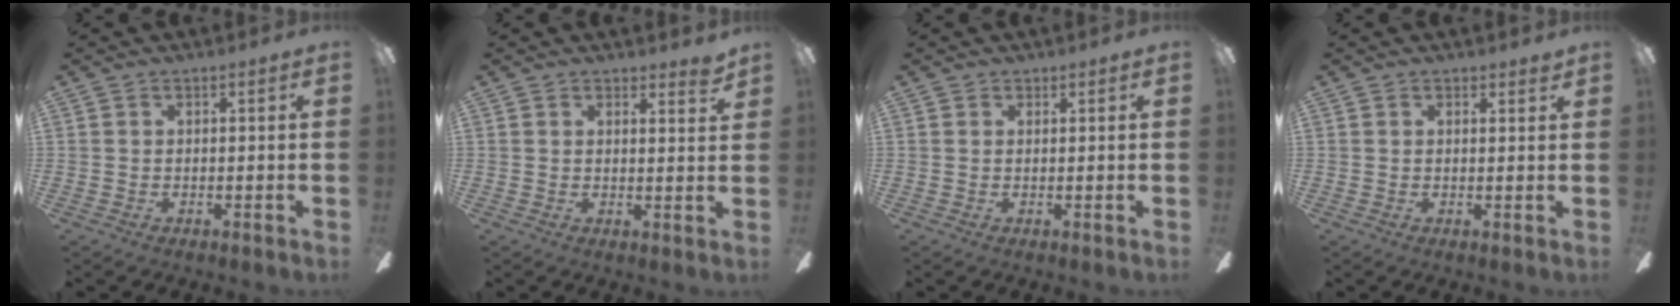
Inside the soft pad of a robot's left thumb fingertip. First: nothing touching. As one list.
[{"total": 2.7, "force": [2.4, 0.7, 1.1], "torque": [-0.001, -0.015, 0.037]}, {"total": 0.7, "force": [0.6, 0.3, -0.1], "torque": [0.010, -0.003, 0.009]}, {"total": 1.2, "force": [1.1, 0.4, 0.4], "torque": [0.008, -0.006, 0.016]}]